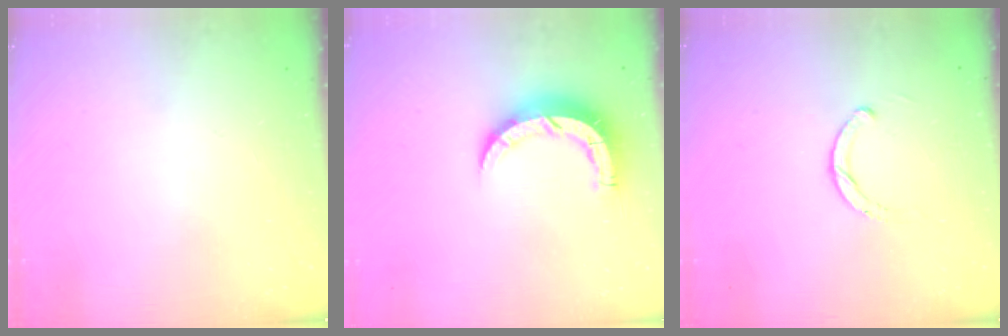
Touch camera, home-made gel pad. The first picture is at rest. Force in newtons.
{"total": 7.9, "press": 7.9, "slide": 0.5}
{"total": 1.9, "press": 1.9, "slide": 0.2}